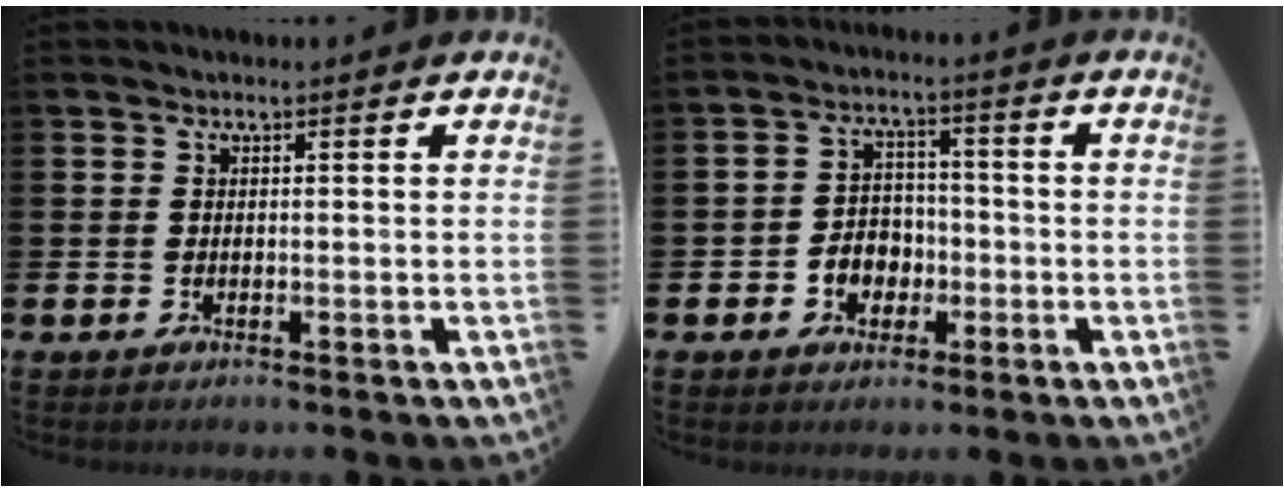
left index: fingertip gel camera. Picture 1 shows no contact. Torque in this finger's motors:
{"motor_torque": [0.80, 0.65, 0.14, 0.06]}